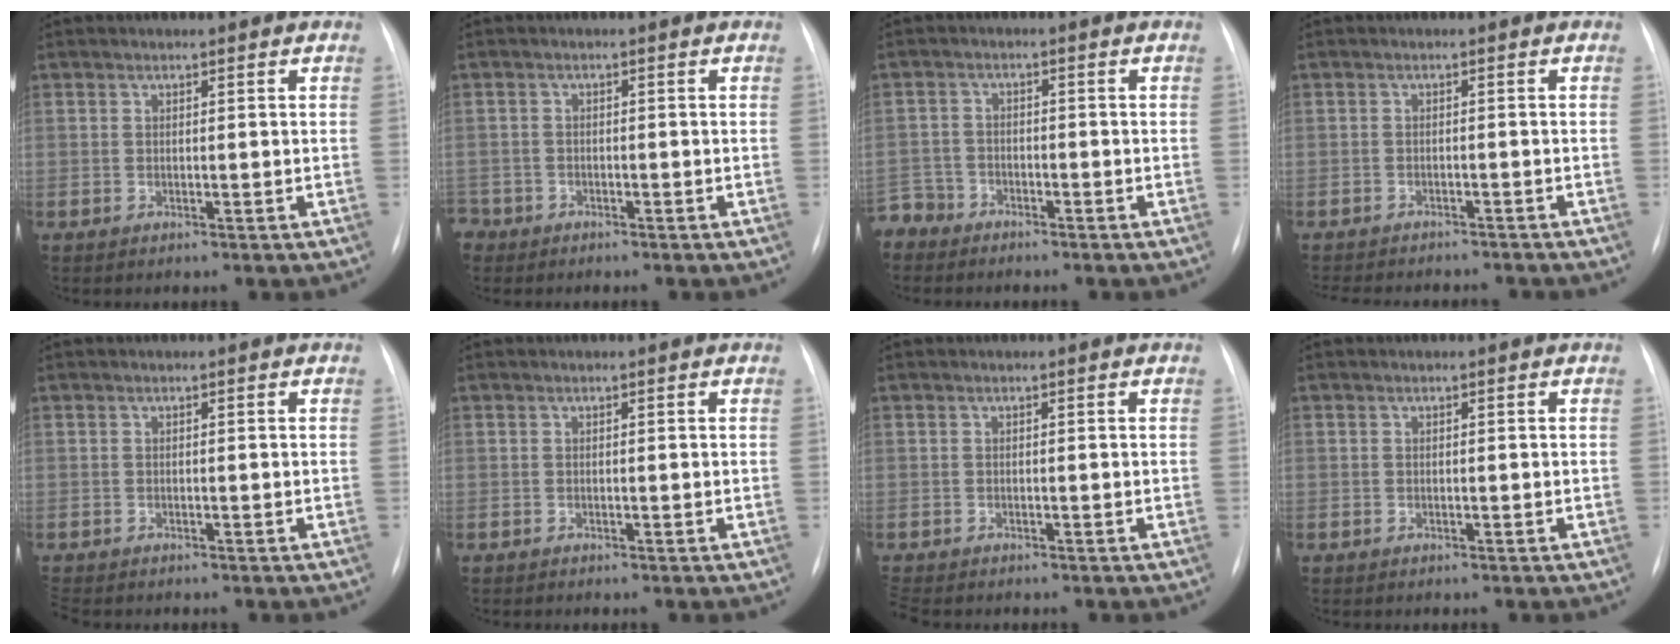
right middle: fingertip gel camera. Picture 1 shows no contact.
{"total": 3.3, "force": [-2.4, 2.2, -0.2], "torque": [0.002, 0.004, -0.049]}
{"total": 4.6, "force": [-4.0, 2.2, -0.6], "torque": [0.017, -0.003, -0.083]}
{"total": 11.5, "force": [-10.4, 3.2, 3.8], "torque": [-0.069, -0.001, -0.128]}
{"total": 1.9, "force": [-1.7, 0.7, 0.6], "torque": [-0.010, -0.004, -0.024]}
{"total": 0.0}
{"total": 2.3, "force": [-2.0, 0.8, 0.8], "torque": [-0.014, -0.007, -0.031]}
{"total": 0.0}